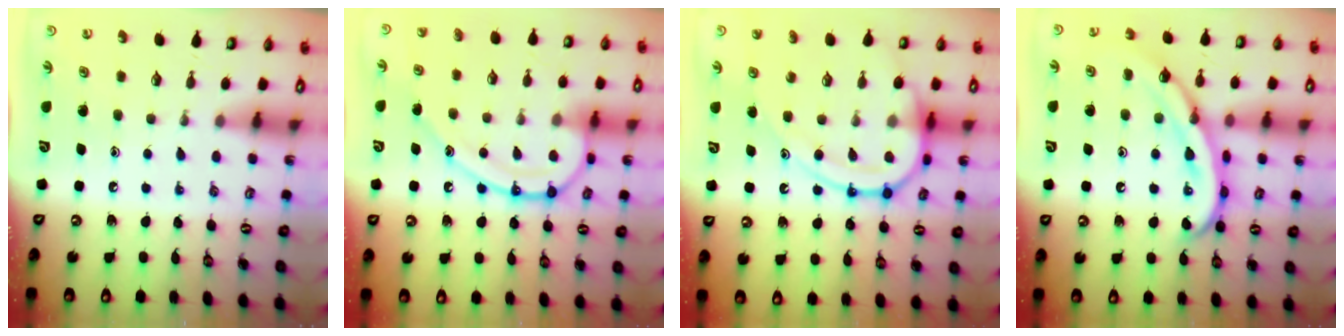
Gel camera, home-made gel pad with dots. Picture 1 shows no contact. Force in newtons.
{"total": 15.7, "press": 15.7, "slide": 1.4}
{"total": 15.1, "press": 15.0, "slide": 1.6}
{"total": 15.7, "press": 15.7, "slide": 0.7}